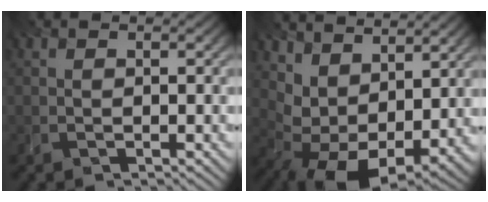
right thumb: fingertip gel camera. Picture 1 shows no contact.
{"total": 8.3, "force": [4.1, 4.7, 5.5], "torque": [-0.114, -0.013, 0.080]}